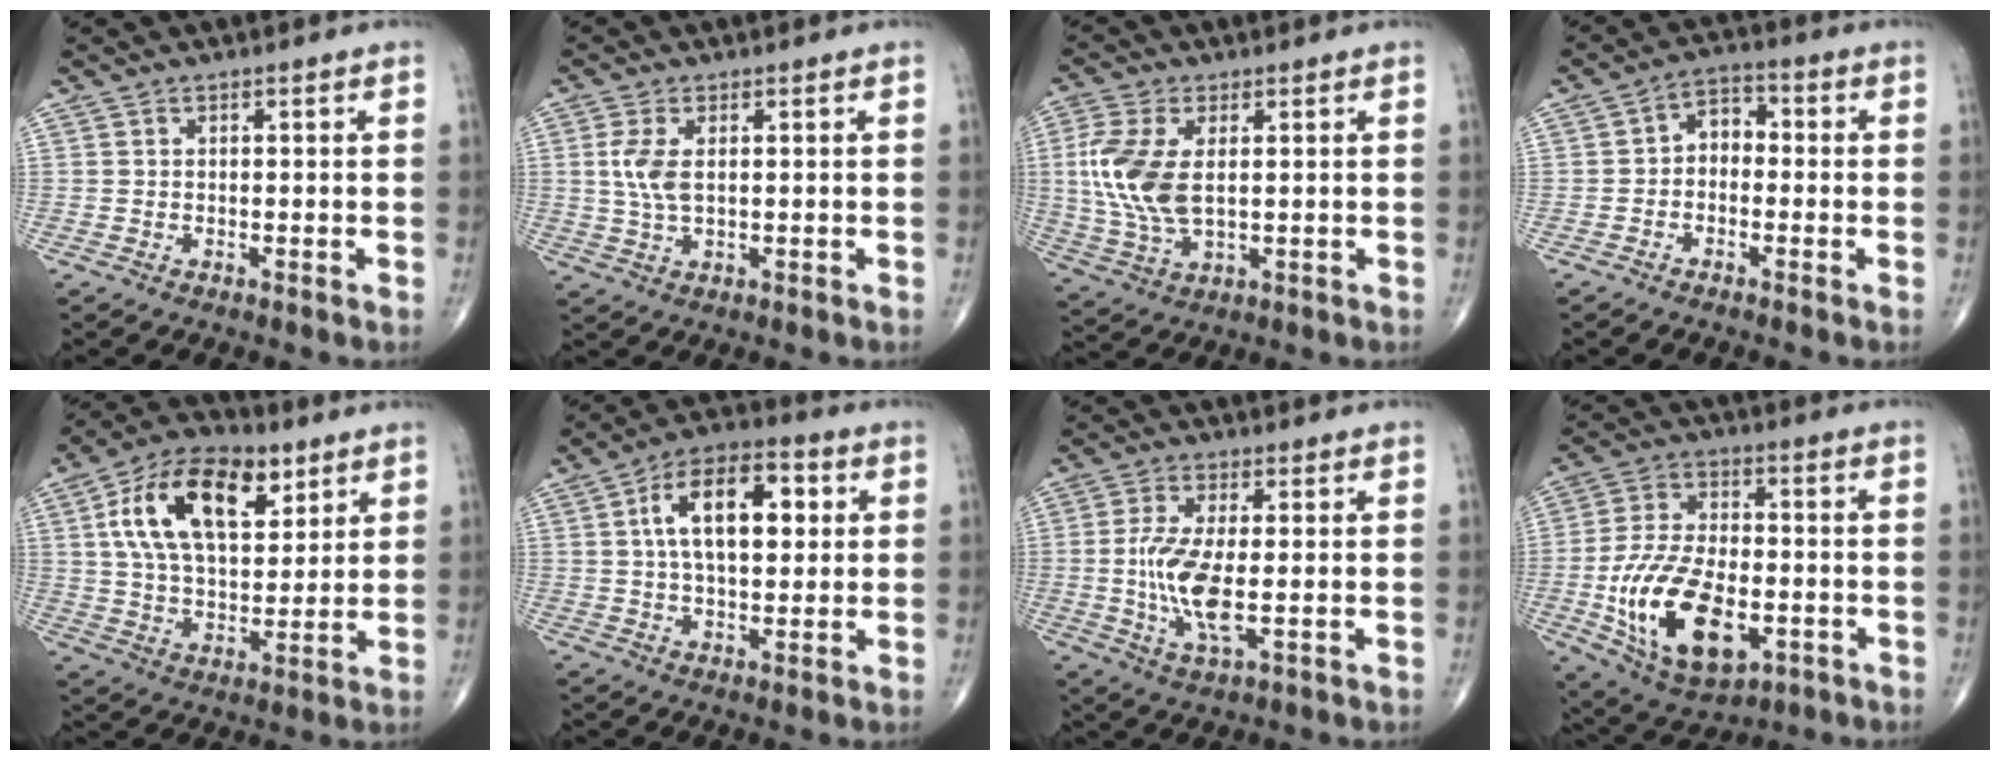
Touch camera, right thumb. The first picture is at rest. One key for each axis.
{"total": 5.0, "fx": 0.9, "fy": 2.4, "fz": 4.3, "tx": -0.099, "ty": -0.002, "tz": 0.019}
{"total": 11.8, "fx": 1.4, "fy": 6.3, "fz": 9.8, "tx": -0.227, "ty": -0.005, "tz": 0.032}
{"total": 4.9, "fx": -0.7, "fy": 3.6, "fz": 3.3, "tx": -0.031, "ty": 0.026, "tz": -0.029}
{"total": 19.4, "fx": 7.6, "fy": 10.7, "fz": 14.4, "tx": -0.224, "ty": -0.013, "tz": 0.130}
{"total": 14.9, "fx": 3.2, "fy": 7.9, "fz": 12.2, "tx": -0.182, "ty": 0.014, "tz": 0.049}
{"total": 10.2, "fx": -0.7, "fy": 3.6, "fz": 9.5, "tx": -0.205, "ty": -0.014, "tz": -0.011}
{"total": 20.1, "fx": -5.2, "fy": 11.1, "fz": 16.0, "tx": -0.279, "ty": 0.009, "tz": -0.074}